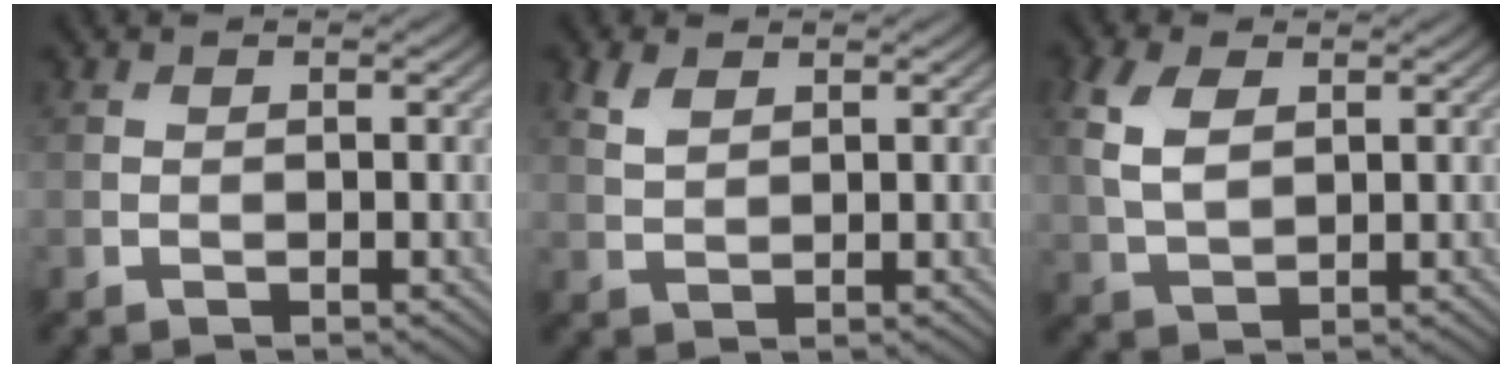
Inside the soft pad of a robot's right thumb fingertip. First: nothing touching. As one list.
[{"total": 2.4, "force": [1.5, 1.2, 1.4], "torque": [-0.041, 0.002, 0.032]}, {"total": 5.4, "force": [1.7, 3.2, 4.0], "torque": [-0.108, 0.006, 0.031]}]